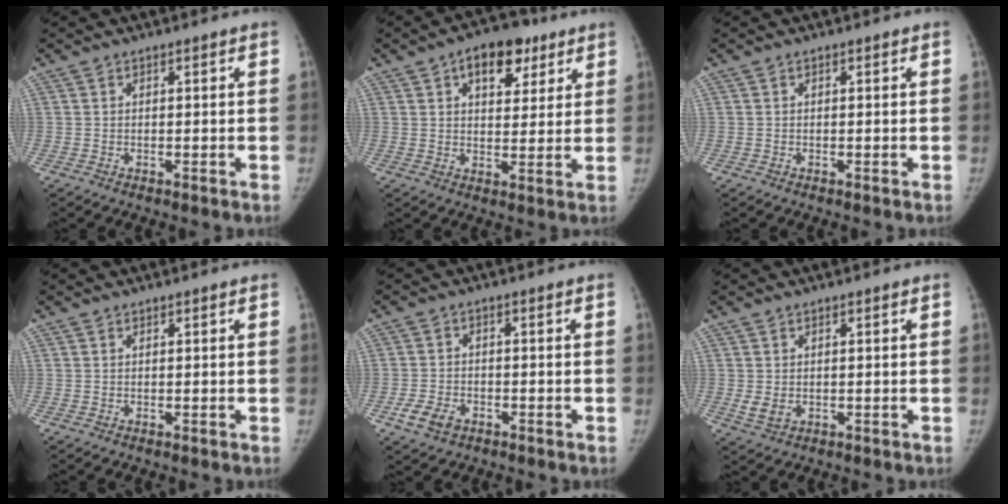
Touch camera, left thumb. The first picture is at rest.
{"total": 9.4, "force": [4.8, 5.4, 5.9], "torque": [-0.051, -0.012, 0.066]}
{"total": 0.0}
{"total": 0.0}
{"total": 4.9, "force": [-2.5, 3.3, 2.6], "torque": [-0.047, 0.011, -0.042]}
{"total": 2.8, "force": [-0.1, 2.1, 1.8], "torque": [-0.033, -0.006, 0.005]}